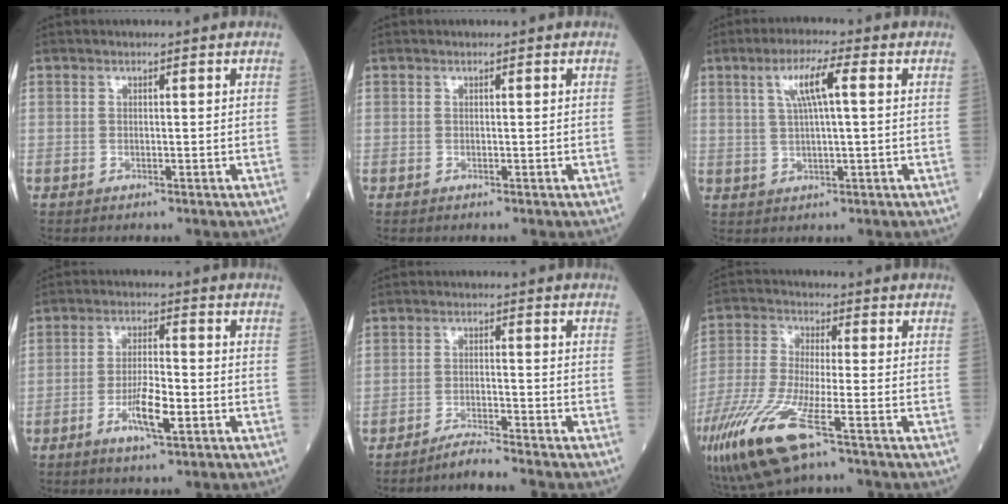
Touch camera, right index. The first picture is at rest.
{"total": 0.0}
{"total": 6.3, "force": [1.9, 0.5, 6.0], "torque": [-0.113, 0.010, 0.036]}
{"total": 6.0, "force": [-2.3, 1.0, 5.4], "torque": [-0.099, -0.003, -0.042]}
{"total": 3.5, "force": [-3.2, -1.2, 0.6], "torque": [-0.013, -0.015, -0.062]}
{"total": 15.2, "force": [-8.0, 2.6, 12.6], "torque": [-0.284, -0.037, -0.150]}